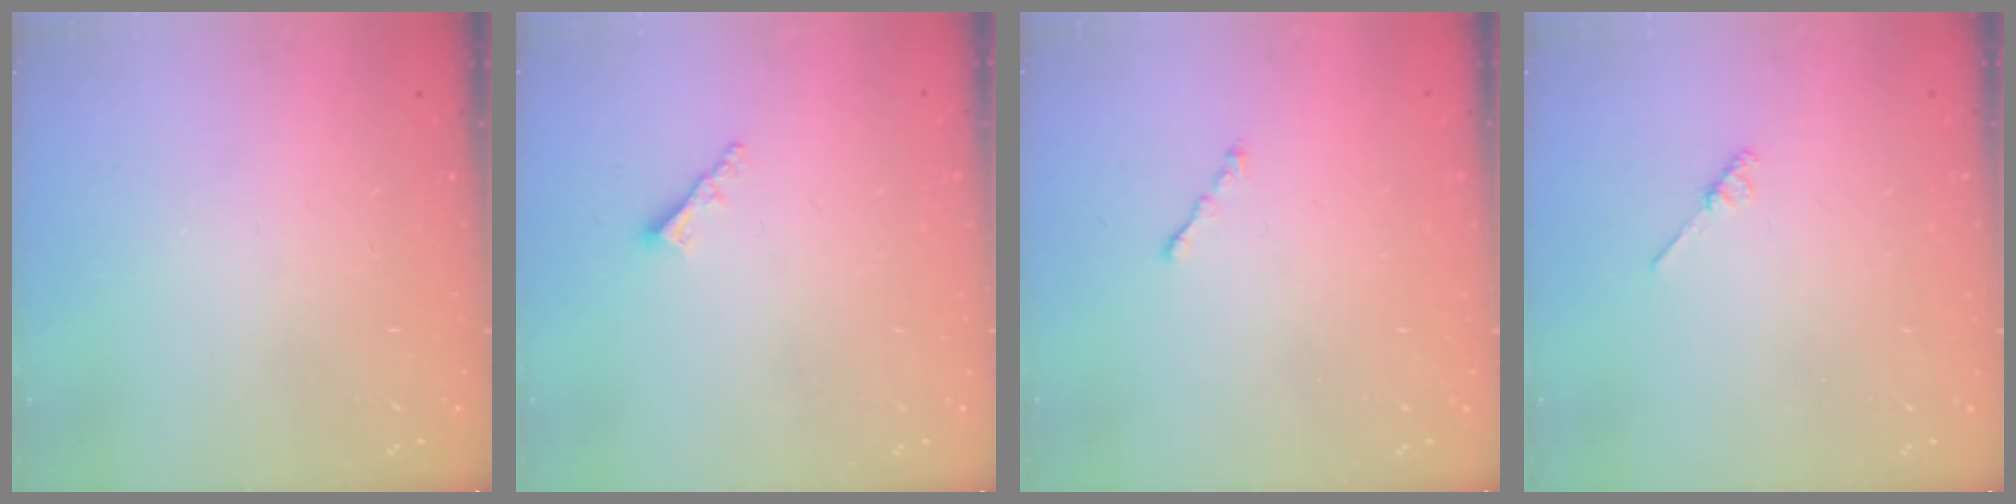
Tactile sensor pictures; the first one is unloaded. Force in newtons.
{"total": 2.3, "press": 2.3, "slide": 0.3}
{"total": 0.7, "press": 0.5, "slide": 0.5}
{"total": 2.1, "press": 2.1, "slide": 0.4}